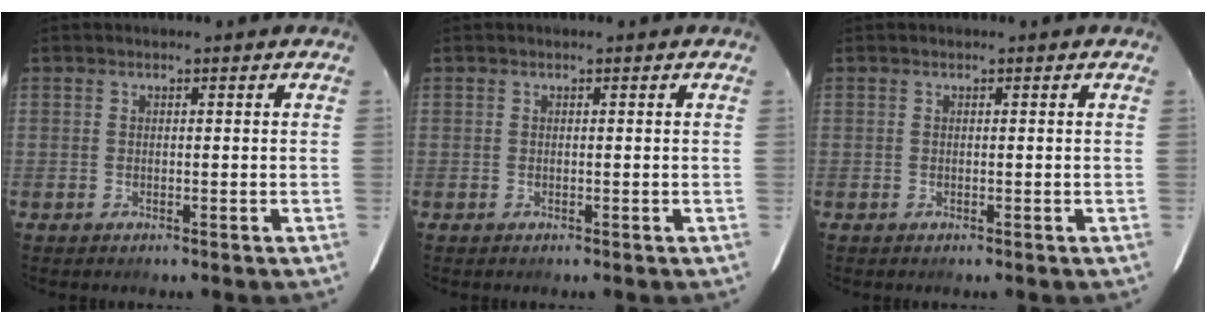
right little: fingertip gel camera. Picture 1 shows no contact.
{"total": 0.0}
{"total": 0.0}